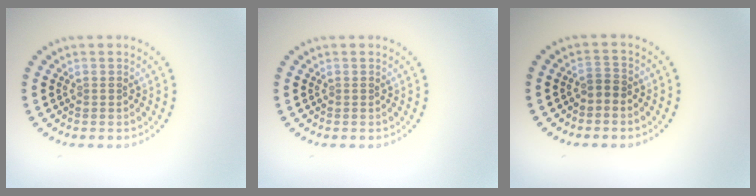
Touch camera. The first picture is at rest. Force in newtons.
{"total": 0.0}
{"total": 1.3, "press": 1.0, "slide": 0.8}